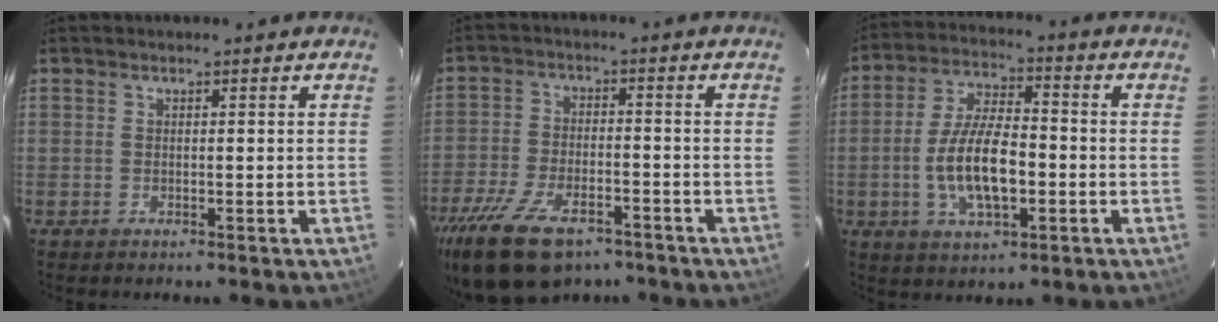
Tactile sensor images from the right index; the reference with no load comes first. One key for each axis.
{"total": 15.4, "fx": -10.6, "fy": 7.2, "fz": 8.7, "tx": -0.197, "ty": -0.024, "tz": -0.183}
{"total": 12.1, "fx": -2.7, "fy": 4.7, "fz": 10.8, "tx": -0.216, "ty": 0.002, "tz": -0.044}